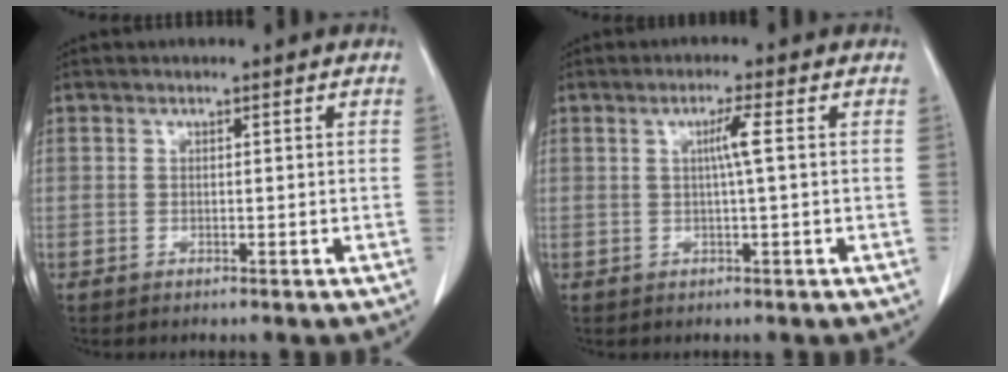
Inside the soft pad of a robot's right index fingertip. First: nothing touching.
{"total": 2.8, "force": [0.4, -0.6, 2.7], "torque": [-0.051, 0.001, 0.006]}